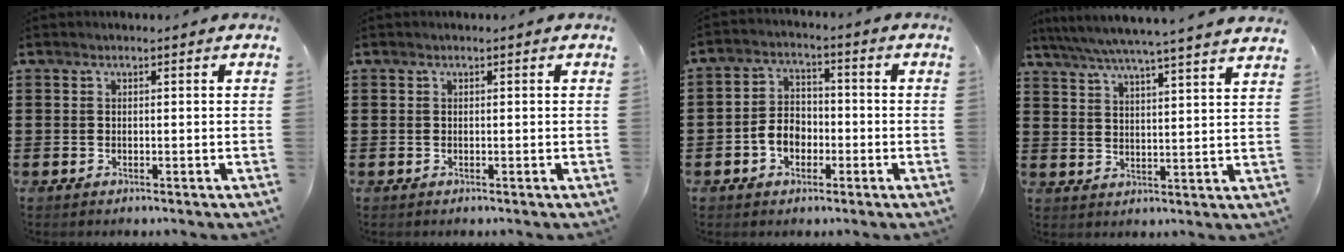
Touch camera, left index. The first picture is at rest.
{"total": 0.0}
{"total": 4.8, "force": [-1.9, 3.4, 2.8], "torque": [-0.061, 0.009, -0.040]}
{"total": 5.4, "force": [4.9, -0.7, 2.2], "torque": [-0.061, -0.033, 0.082]}